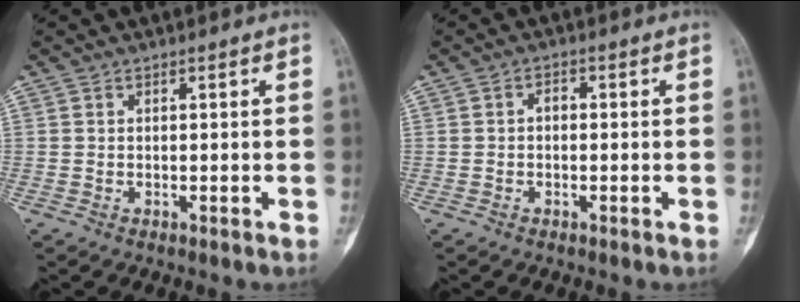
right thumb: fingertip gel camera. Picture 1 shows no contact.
{"total": 1.6, "force": [-0.2, 1.1, 1.1], "torque": [-0.011, 0.009, -0.008]}